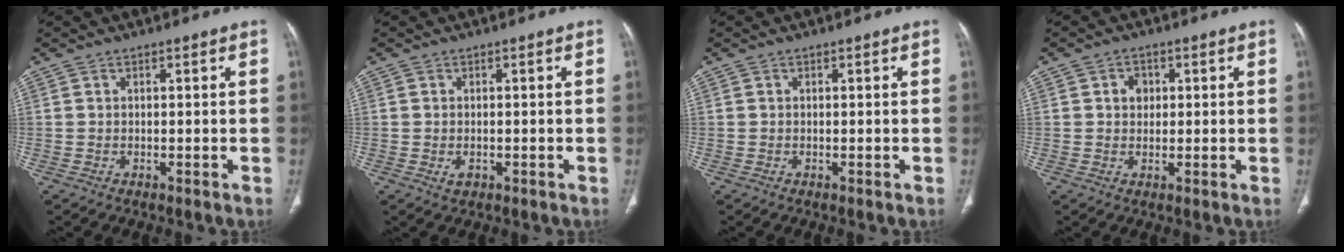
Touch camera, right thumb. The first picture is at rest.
{"total": 1.7, "force": [-0.4, 1.2, 1.1], "torque": [-0.017, 0.001, -0.003]}
{"total": 0.0}
{"total": 3.0, "force": [0.7, 2.6, 1.5], "torque": [-0.007, 0.002, 0.010]}